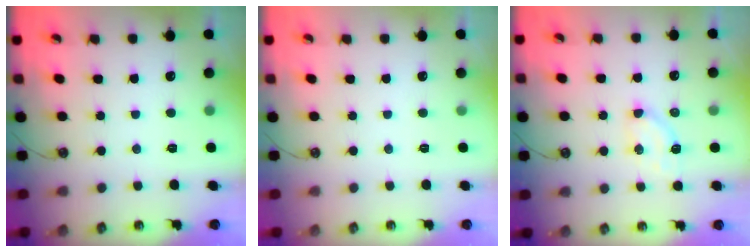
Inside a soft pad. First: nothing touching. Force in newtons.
{"total": 0.0}
{"total": 5.1, "press": 5.1, "slide": 0.6}